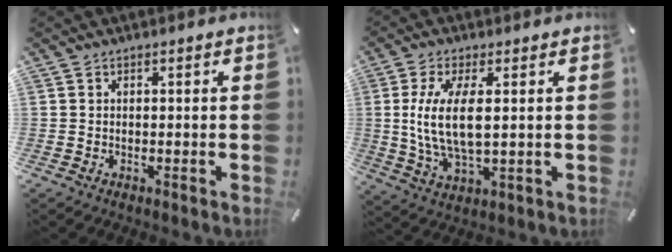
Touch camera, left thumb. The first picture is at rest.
{"total": 11.1, "force": [1.6, 4.2, 10.1], "torque": [-0.229, -0.016, 0.024]}